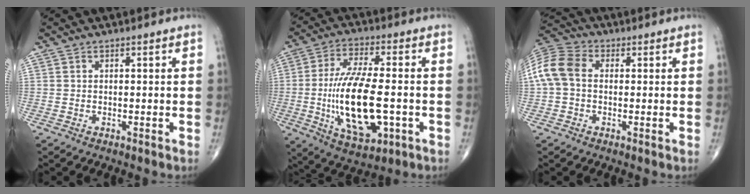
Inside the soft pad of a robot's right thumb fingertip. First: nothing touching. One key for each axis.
{"total": 17.9, "fx": -2.8, "fy": 7.2, "fz": 16.1, "tx": -0.305, "ty": 0.002, "tz": -0.038}
{"total": 9.2, "fx": 0.5, "fy": 6.6, "fz": 6.4, "tx": -0.138, "ty": 0.029, "tz": 0.001}